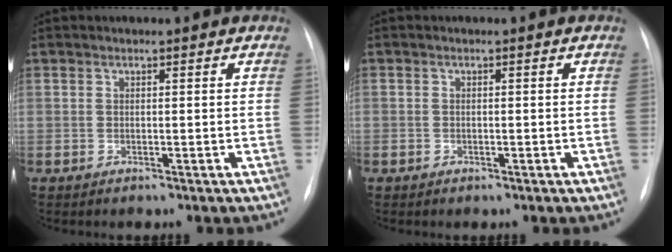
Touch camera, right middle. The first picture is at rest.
{"total": 0.6, "force": [-0.3, 0.5, 0.0], "torque": [-0.006, 0.002, -0.005]}